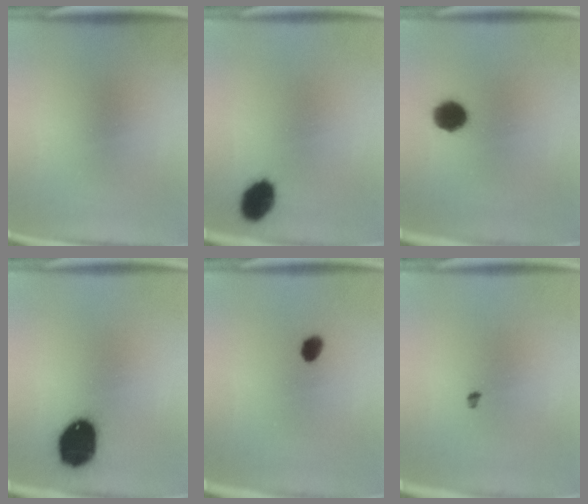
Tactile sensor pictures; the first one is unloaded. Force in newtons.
{"total": 8.0}
{"total": 7.2}
{"total": 15.3}
{"total": 2.7}
{"total": 1.1}